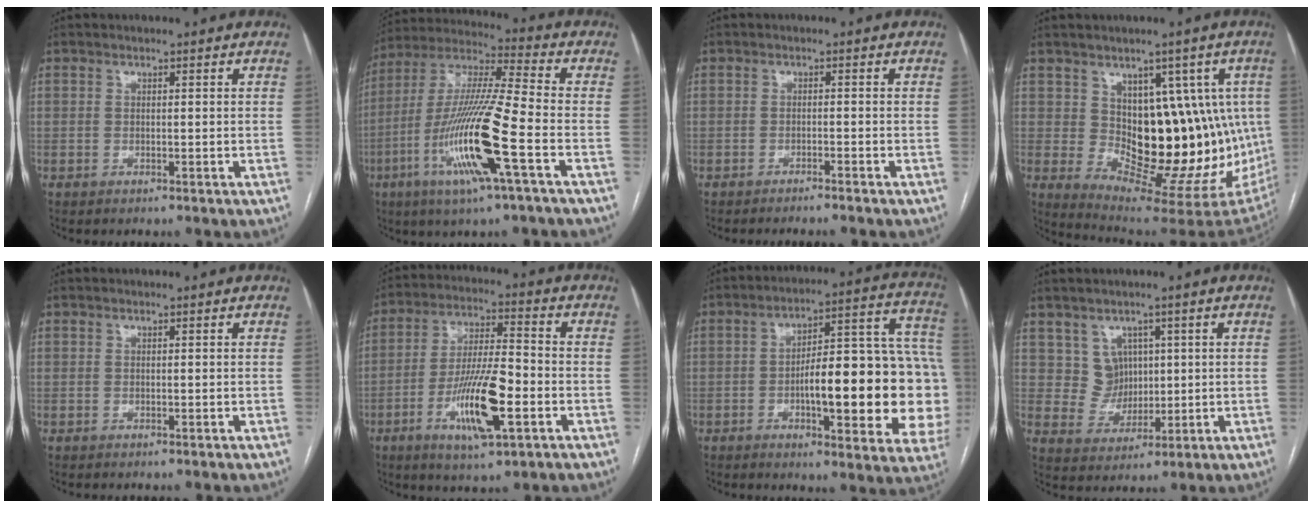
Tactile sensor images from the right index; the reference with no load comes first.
{"total": 17.8, "force": [-6.4, 0.4, 16.6], "torque": [-0.340, -0.015, -0.121]}
{"total": 3.2, "force": [-2.8, -0.8, 1.3], "torque": [-0.009, 0.003, -0.037]}
{"total": 15.7, "force": [1.2, 7.8, 13.6], "torque": [-0.162, 0.012, 0.038]}
{"total": 0.0}
{"total": 13.3, "force": [-4.6, 2.6, 12.2], "torque": [-0.231, -0.005, -0.077]}
{"total": 24.9, "force": [-3.8, 6.0, 23.9], "torque": [-0.247, 0.038, -0.039]}
{"total": 5.1, "force": [2.0, 4.6, 0.7], "torque": [-0.012, 0.013, 0.047]}